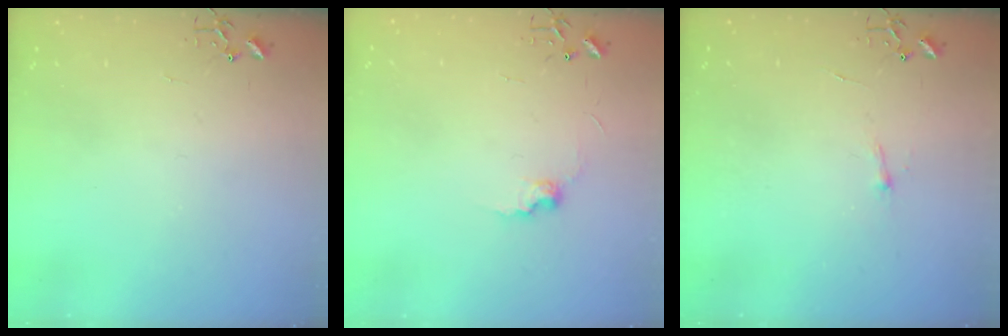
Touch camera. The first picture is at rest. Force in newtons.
{"total": 7.9, "press": 7.9, "slide": 0.7}
{"total": 3.8, "press": 3.8, "slide": 0.4}